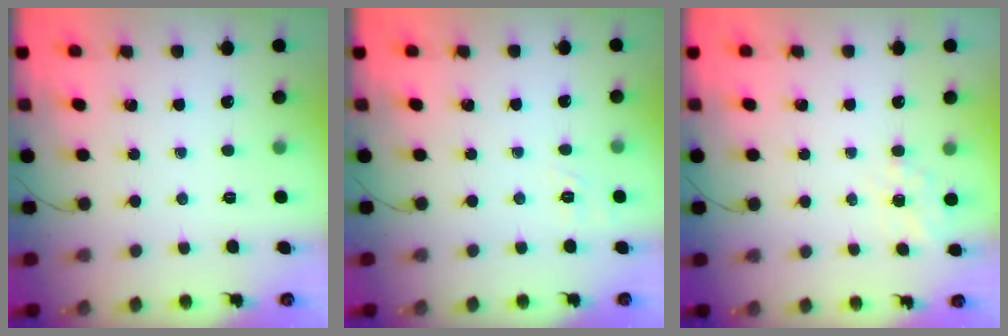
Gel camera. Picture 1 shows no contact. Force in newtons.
{"total": 1.7, "press": 0.2, "slide": 1.7}
{"total": 5.1, "press": 4.9, "slide": 1.5}